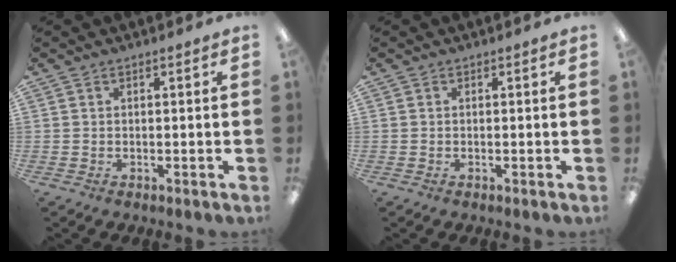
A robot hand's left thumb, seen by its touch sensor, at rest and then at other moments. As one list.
[{"total": 0.0}]